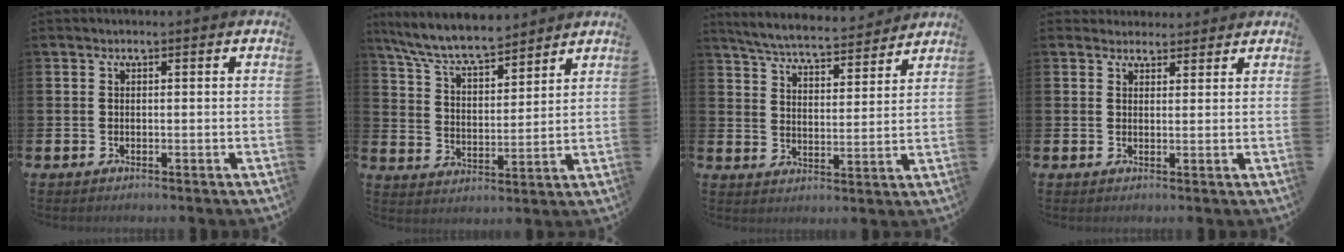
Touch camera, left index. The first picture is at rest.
{"total": 8.0, "force": [7.4, 1.4, 2.7], "torque": [-0.085, -0.039, 0.133]}
{"total": 5.8, "force": [5.7, 0.5, 1.1], "torque": [-0.047, -0.040, 0.098]}
{"total": 2.8, "force": [2.6, 1.0, -0.3], "torque": [0.010, -0.011, 0.047]}